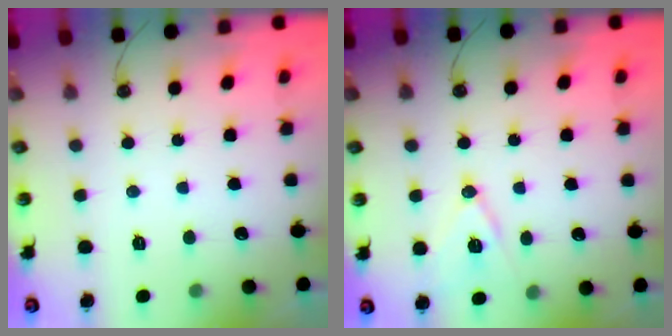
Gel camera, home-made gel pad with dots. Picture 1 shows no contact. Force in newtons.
{"total": 11.2, "press": 10.7, "slide": 3.4}